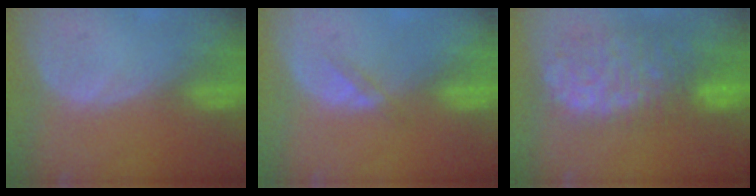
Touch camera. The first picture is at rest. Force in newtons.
{"total": 1.8, "press": 1.4, "slide": 1.0}
{"total": 12.7, "press": 10.5, "slide": 7.1}